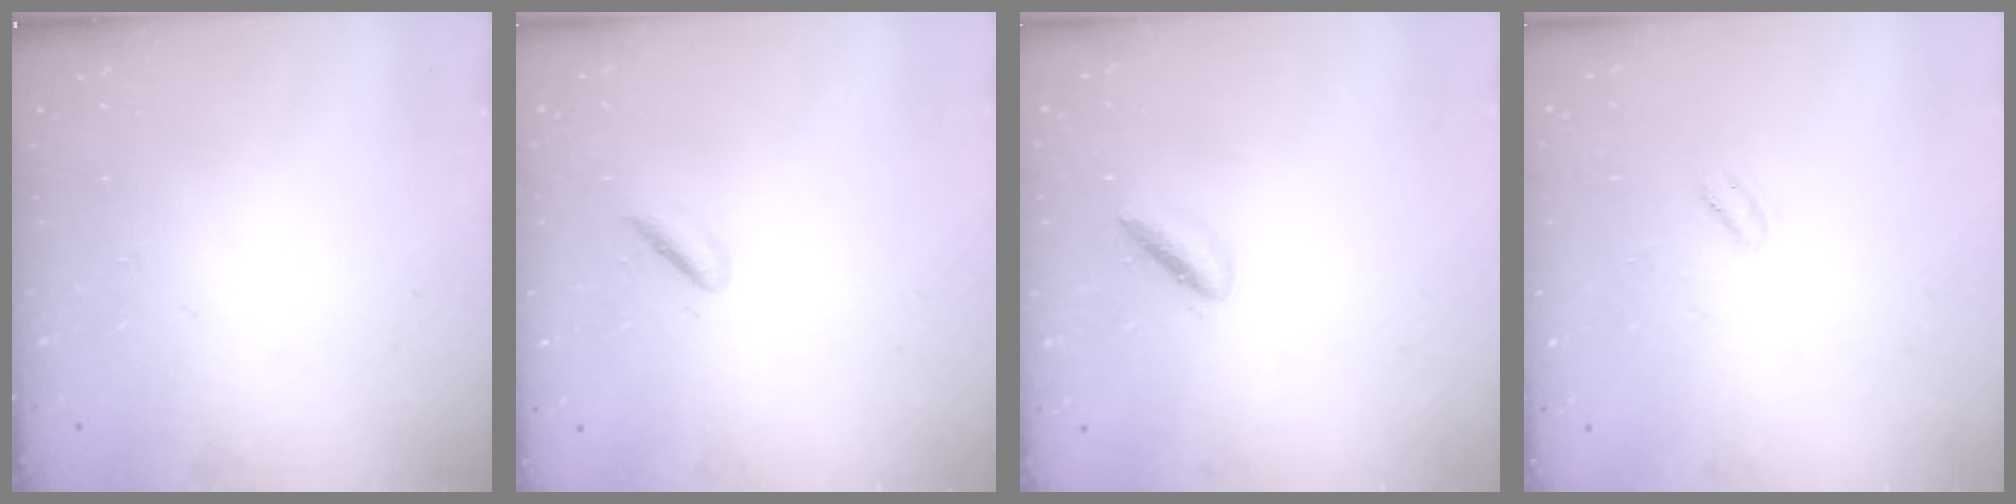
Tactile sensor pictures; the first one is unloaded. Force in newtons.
{"total": 1.7, "press": 1.3, "slide": 1.1}
{"total": 2.3, "press": 2.2, "slide": 0.4}
{"total": 0.5, "press": 0.0, "slide": 0.5}